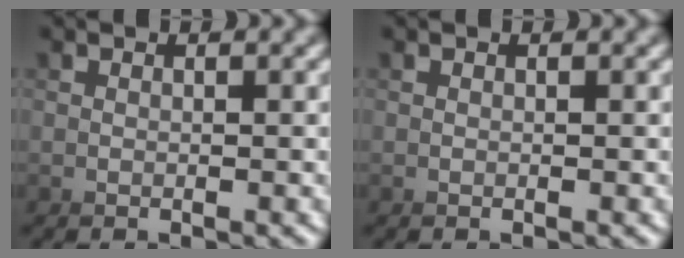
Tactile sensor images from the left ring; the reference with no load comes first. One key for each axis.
{"total": 0.0}